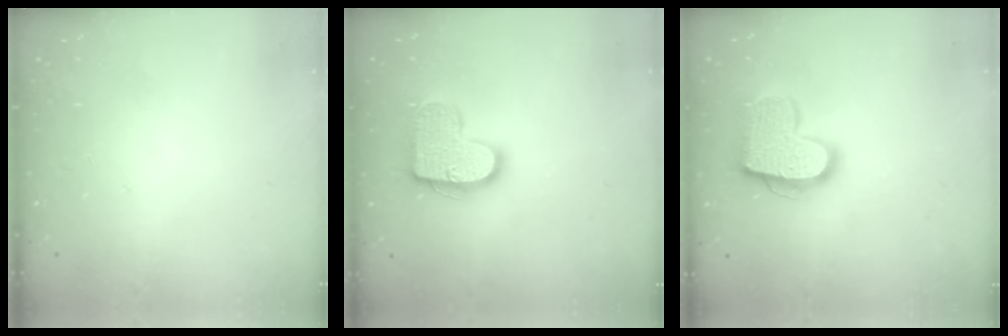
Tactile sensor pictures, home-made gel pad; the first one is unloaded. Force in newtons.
{"total": 13.8, "press": 13.8, "slide": 0.7}
{"total": 15.8, "press": 15.8, "slide": 1.0}